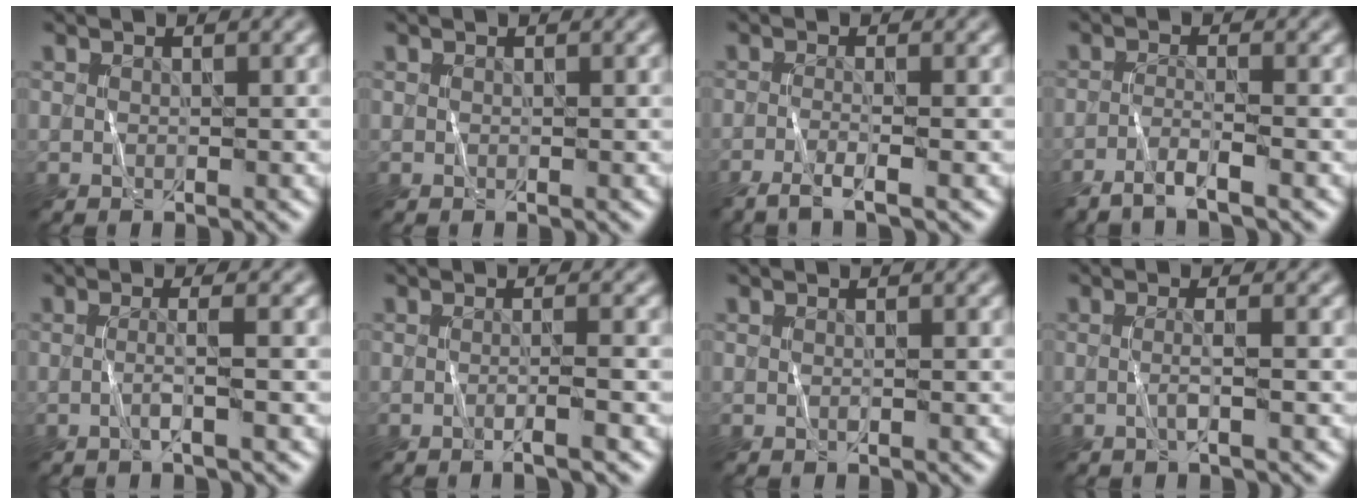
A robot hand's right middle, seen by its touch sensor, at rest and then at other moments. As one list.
[{"total": 0.0}, {"total": 2.3, "force": [-1.5, 0.4, 1.7], "torque": [-0.029, 0.002, -0.040]}, {"total": 2.2, "force": [-1.6, 0.1, 1.4], "torque": [-0.027, 0.007, -0.043]}, {"total": 1.6, "force": [-0.3, 0.2, 1.6], "torque": [-0.028, 0.001, -0.012]}, {"total": 1.8, "force": [-0.7, 0.3, 1.7], "torque": [-0.015, 0.002, -0.020]}, {"total": 0.0}, {"total": 1.3, "force": [-0.2, 0.2, 1.2], "torque": [-0.023, 0.001, -0.008]}]